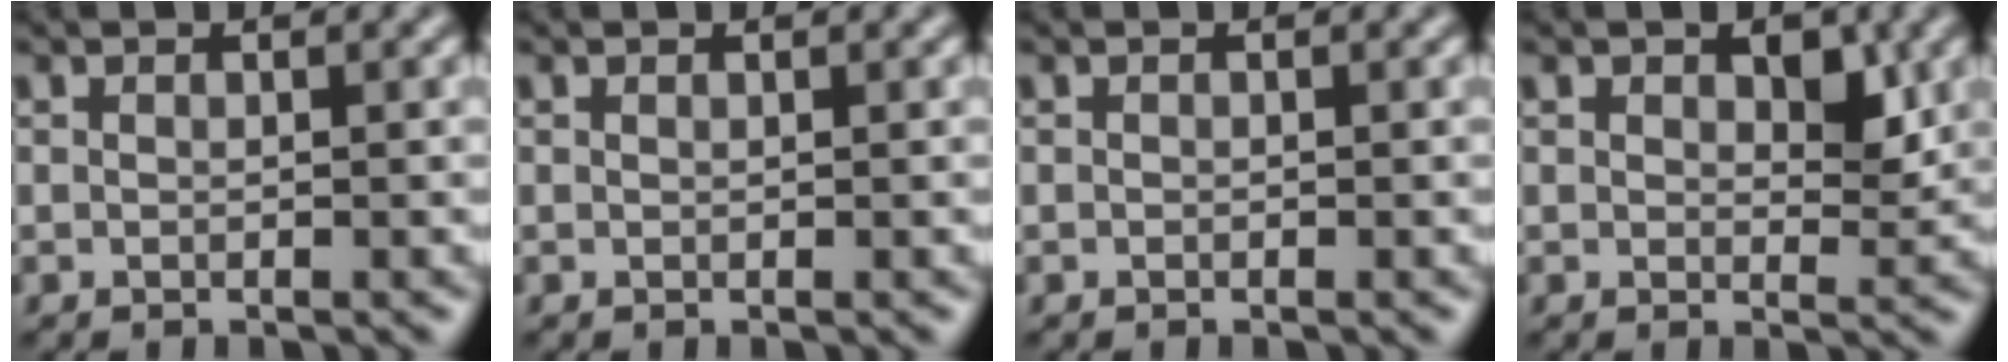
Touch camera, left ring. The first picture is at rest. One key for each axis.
{"total": 0.0}
{"total": 0.0}
{"total": 2.6, "fx": 1.0, "fy": 1.5, "fz": 1.9, "tx": -0.028, "ty": -0.005, "tz": 0.017}